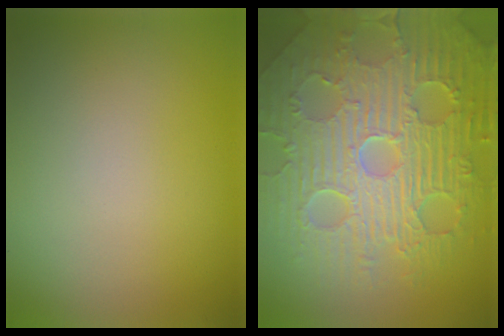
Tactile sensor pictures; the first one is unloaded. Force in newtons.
{"total": 11.6, "press": 7.5, "slide": 8.9}